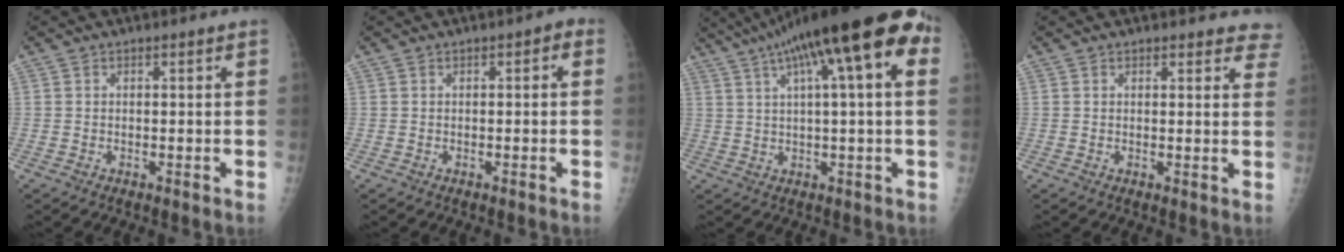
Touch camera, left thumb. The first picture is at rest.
{"total": 1.6, "force": [0.1, 0.8, 1.4], "torque": [-0.010, 0.008, -0.007]}
{"total": 20.7, "force": [8.6, 4.5, 18.3], "torque": [-0.294, 0.035, 0.126]}
{"total": 5.9, "force": [5.2, 2.1, 1.9], "torque": [0.017, -0.017, 0.043]}